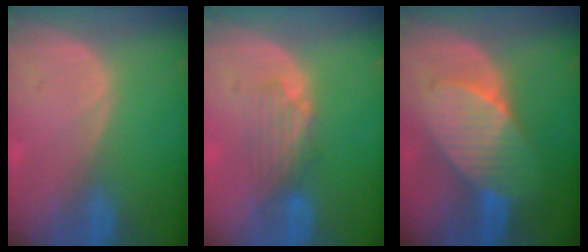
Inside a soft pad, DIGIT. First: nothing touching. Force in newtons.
{"total": 4.0, "press": 3.6, "slide": 1.5}
{"total": 7.4, "press": 7.4, "slide": 0.5}